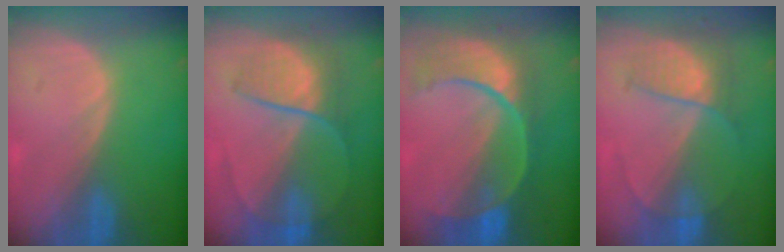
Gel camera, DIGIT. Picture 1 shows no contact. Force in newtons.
{"total": 6.9, "press": 6.6, "slide": 1.7}
{"total": 11.0, "press": 9.3, "slide": 6.0}
{"total": 7.1, "press": 6.1, "slide": 3.6}